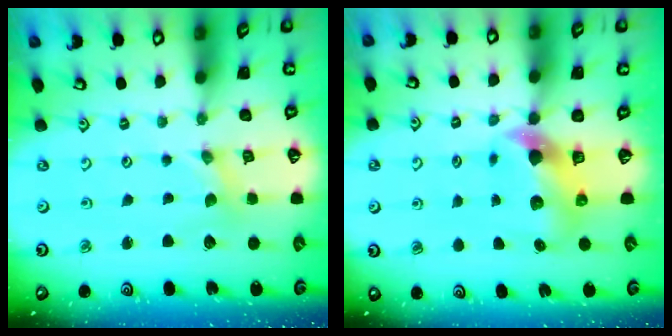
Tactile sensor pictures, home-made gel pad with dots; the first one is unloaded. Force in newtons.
{"total": 7.0, "press": 7.0, "slide": 1.0}